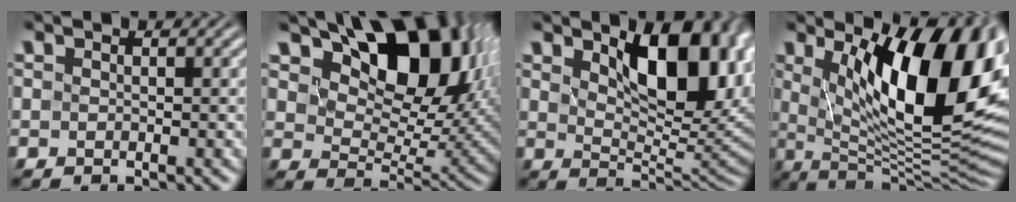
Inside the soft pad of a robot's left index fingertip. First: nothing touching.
{"total": 13.5, "force": [6.9, 7.2, 9.2], "torque": [-0.140, 0.002, 0.110]}
{"total": 10.6, "force": [3.5, 5.2, 8.5], "torque": [-0.120, -0.001, 0.055]}
{"total": 14.5, "force": [3.8, 5.7, 12.8], "torque": [-0.165, -0.019, 0.058]}